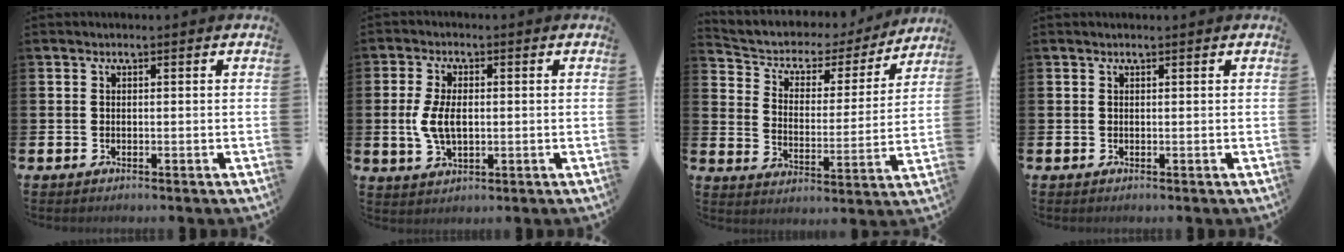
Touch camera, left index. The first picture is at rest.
{"total": 5.4, "force": [0.3, 3.0, 4.5], "torque": [-0.095, 0.003, -0.001]}
{"total": 4.8, "force": [3.9, 2.6, 0.8], "torque": [-0.042, -0.035, 0.059]}
{"total": 0.0}